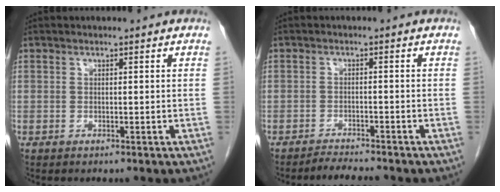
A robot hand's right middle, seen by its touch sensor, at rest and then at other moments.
{"total": 3.1, "force": [-3.1, -0.2, 0.7], "torque": [-0.018, -0.015, -0.050]}